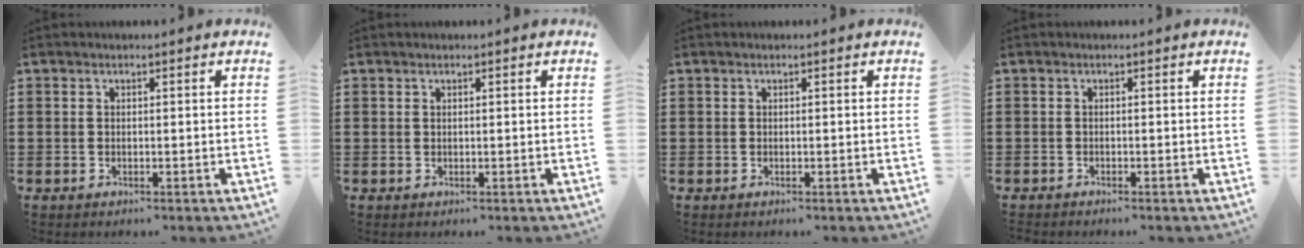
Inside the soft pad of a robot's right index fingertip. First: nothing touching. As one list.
[{"total": 0.0}, {"total": 0.0}, {"total": 0.8, "force": [-0.8, -0.1, 0.0], "torque": [0.000, -0.004, -0.017]}]